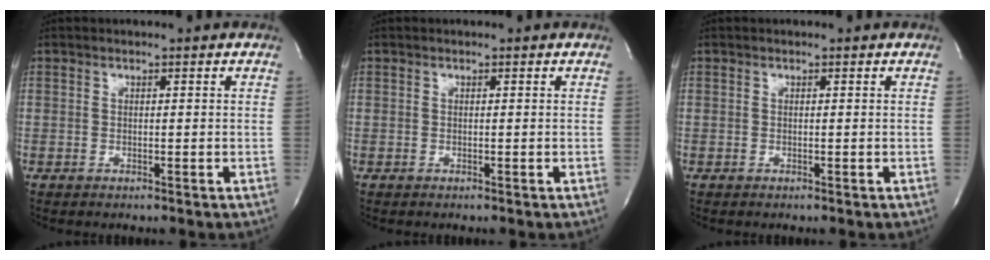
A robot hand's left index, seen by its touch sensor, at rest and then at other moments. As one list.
[{"total": 0.0}, {"total": 0.0}]